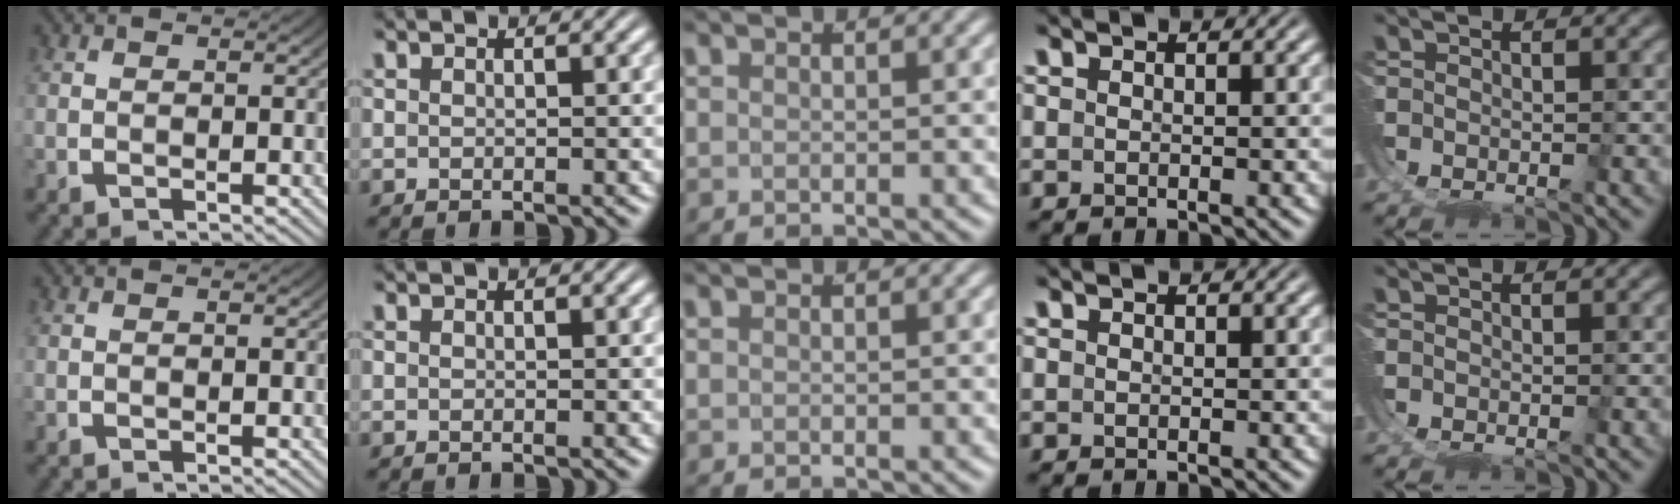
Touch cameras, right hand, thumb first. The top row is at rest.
{}